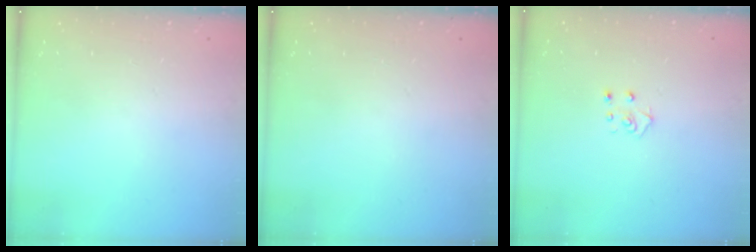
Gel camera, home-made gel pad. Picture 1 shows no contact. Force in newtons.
{"total": 0.0}
{"total": 4.7, "press": 4.7, "slide": 0.4}